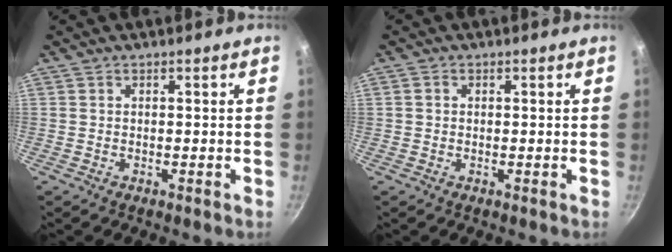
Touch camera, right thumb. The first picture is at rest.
{"total": 1.0, "force": [0.1, 0.9, 0.4], "torque": [-0.006, 0.005, 0.000]}